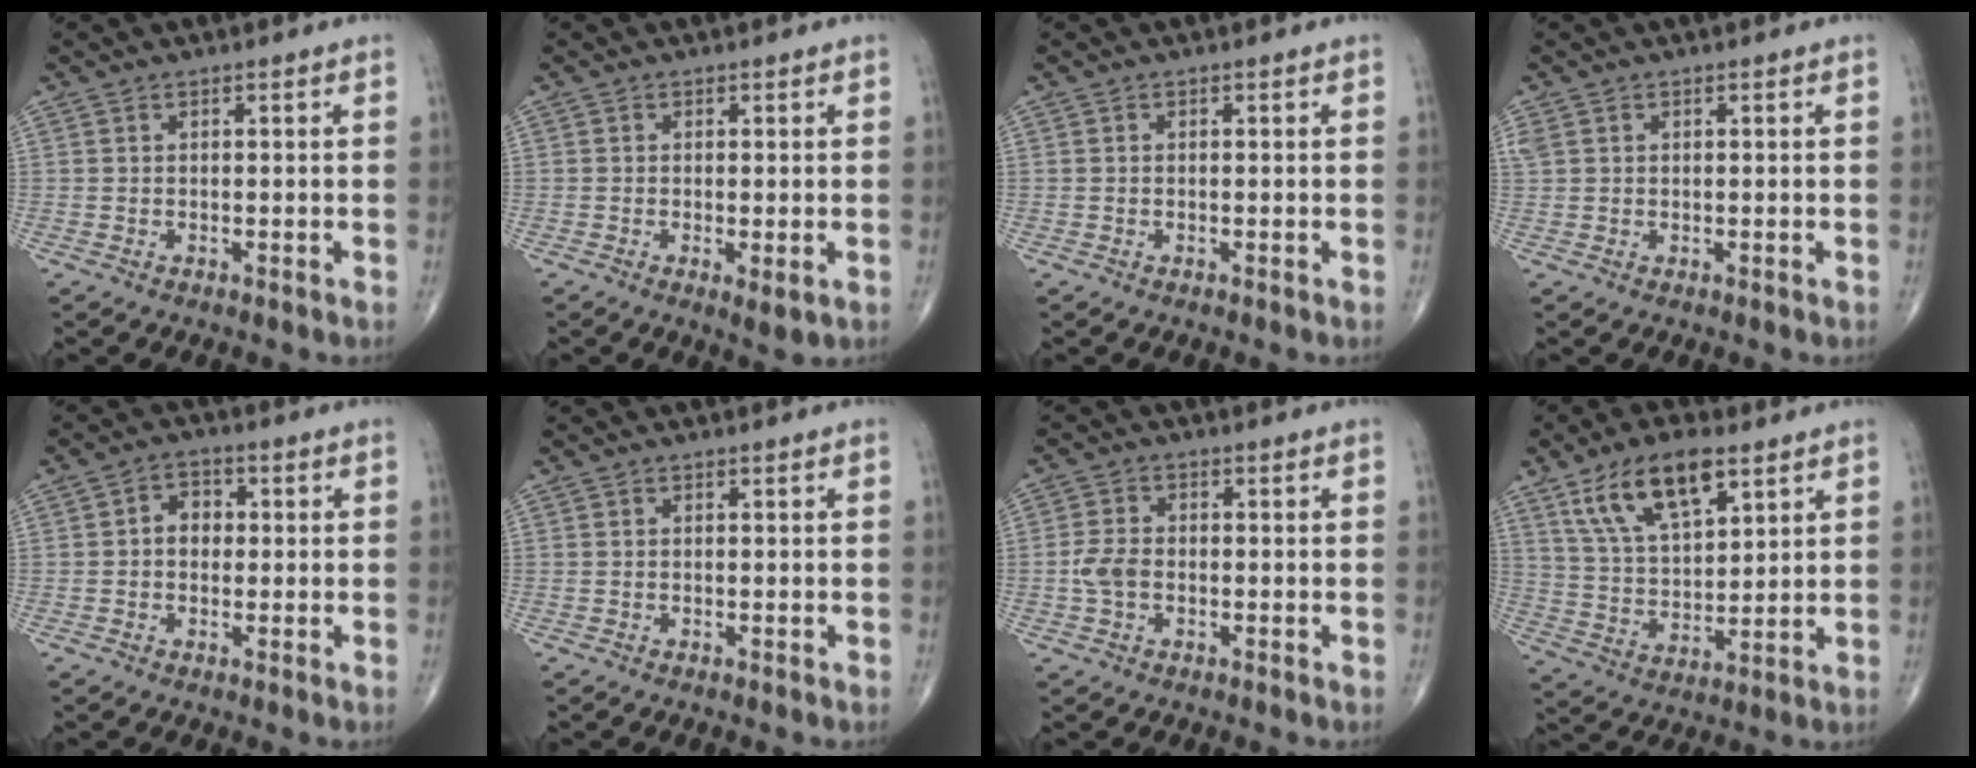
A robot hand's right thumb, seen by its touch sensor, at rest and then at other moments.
{"total": 2.5, "force": [-0.5, 0.9, 2.3], "torque": [-0.037, -0.010, -0.006]}
{"total": 0.0}
{"total": 1.8, "force": [0.9, 1.3, 0.7], "torque": [-0.018, 0.010, 0.024]}
{"total": 4.5, "force": [0.2, 3.6, 2.8], "torque": [-0.026, 0.015, -0.005]}
{"total": 0.0}
{"total": 4.1, "force": [-0.8, 2.8, 3.0], "torque": [-0.064, 0.009, -0.020]}
{"total": 14.5, "force": [8.1, 6.4, 10.2], "torque": [-0.164, -0.024, 0.156]}